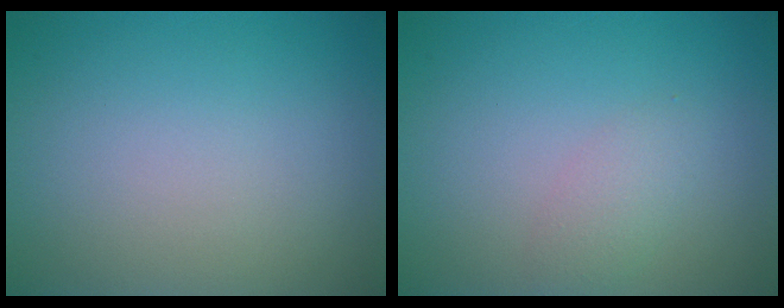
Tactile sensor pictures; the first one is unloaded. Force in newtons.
{"total": 1.5, "press": 1.5, "slide": 0.1}